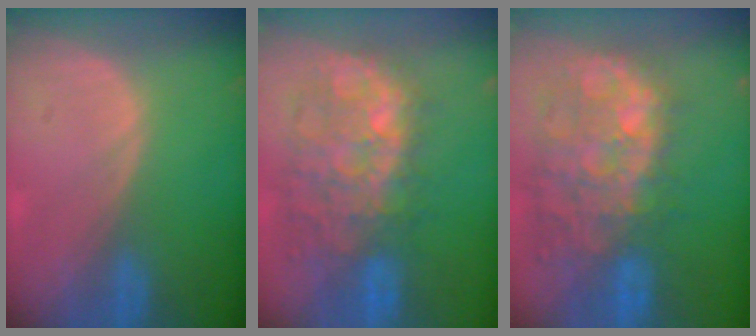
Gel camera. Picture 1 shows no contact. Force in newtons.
{"total": 11.0, "press": 10.3, "slide": 3.9}
{"total": 12.9, "press": 11.6, "slide": 5.8}